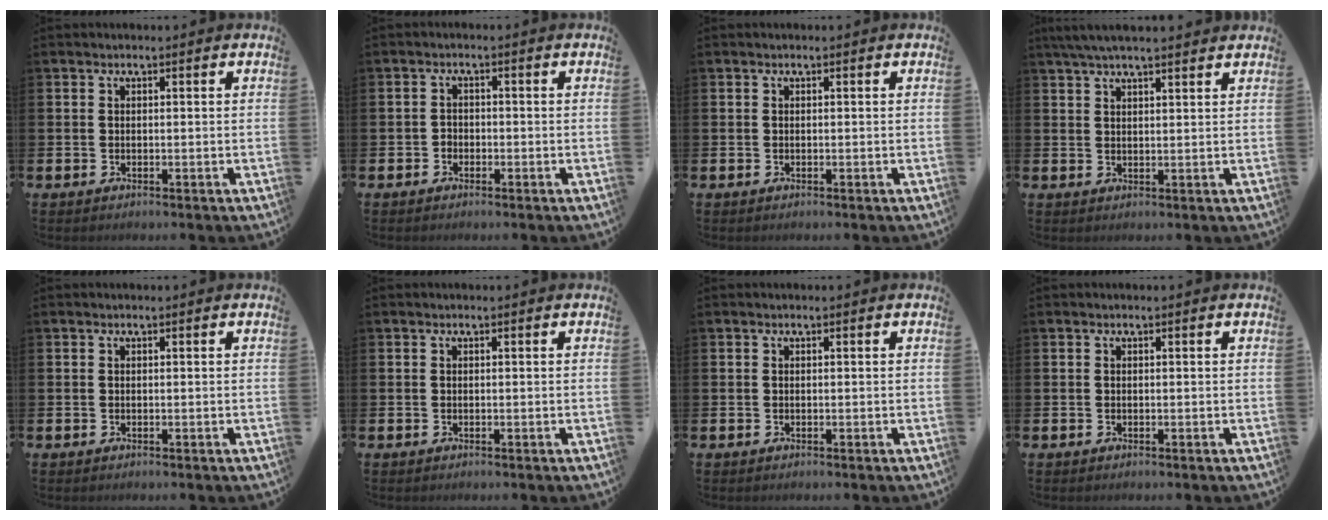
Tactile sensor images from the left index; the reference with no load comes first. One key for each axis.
{"total": 1.5, "fx": -0.9, "fy": 1.1, "fz": 0.2, "tx": -0.005, "ty": 0.004, "tz": -0.021}
{"total": 0.0}
{"total": 4.3, "fx": 3.8, "fy": 0.5, "fz": 1.9, "tx": -0.051, "ty": -0.002, "tz": 0.070}
{"total": 0.0}
{"total": 0.0}
{"total": 0.0}
{"total": 0.0}